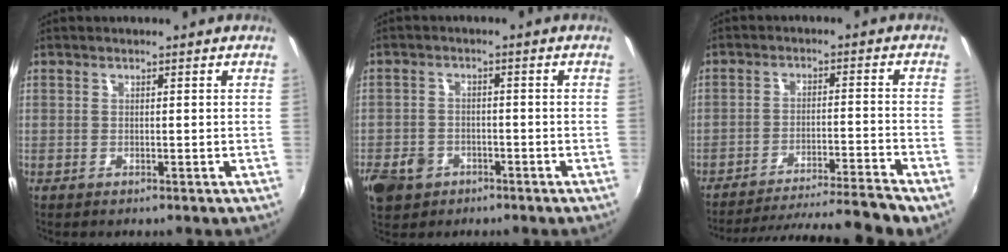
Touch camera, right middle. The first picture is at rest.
{"total": 8.1, "force": [-4.4, 6.0, 3.3], "torque": [-0.101, -0.001, -0.072]}
{"total": 14.3, "force": [-13.1, -2.2, 5.2], "torque": [-0.095, -0.006, -0.202]}